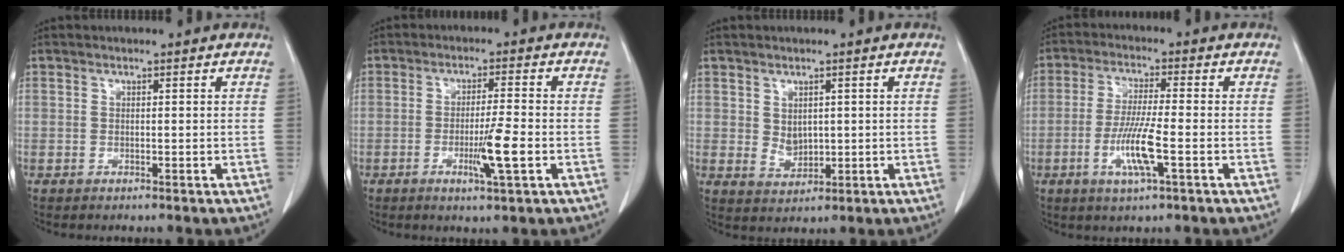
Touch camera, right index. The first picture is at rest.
{"total": 6.0, "force": [-1.8, -0.2, 5.7], "torque": [-0.099, -0.011, -0.031]}
{"total": 3.0, "force": [0.7, 2.2, 1.9], "torque": [-0.037, -0.004, 0.023]}
{"total": 7.8, "force": [-2.5, 0.3, 7.4], "torque": [-0.146, -0.011, -0.049]}